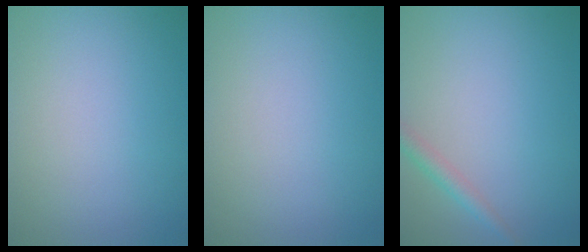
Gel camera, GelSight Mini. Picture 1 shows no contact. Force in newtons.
{"total": 0.0}
{"total": 1.7, "press": 1.7, "slide": 0.1}